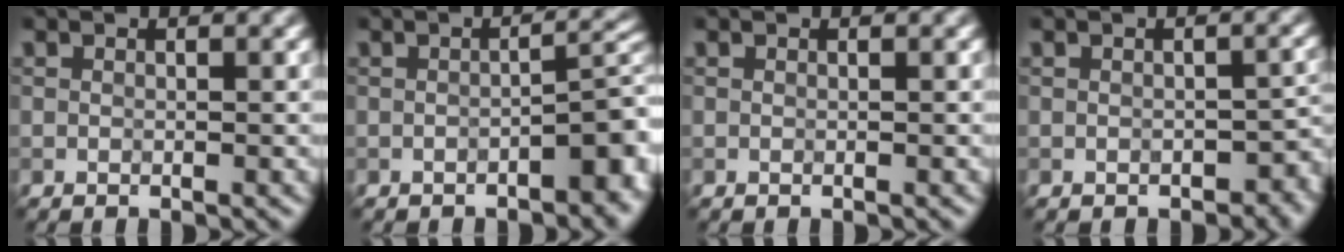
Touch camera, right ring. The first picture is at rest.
{"total": 3.9, "force": [-1.5, 1.6, 3.3], "torque": [-0.038, 0.011, -0.024]}
{"total": 0.0}
{"total": 2.9, "force": [-1.1, 2.0, 1.9], "torque": [-0.011, -0.003, -0.012]}